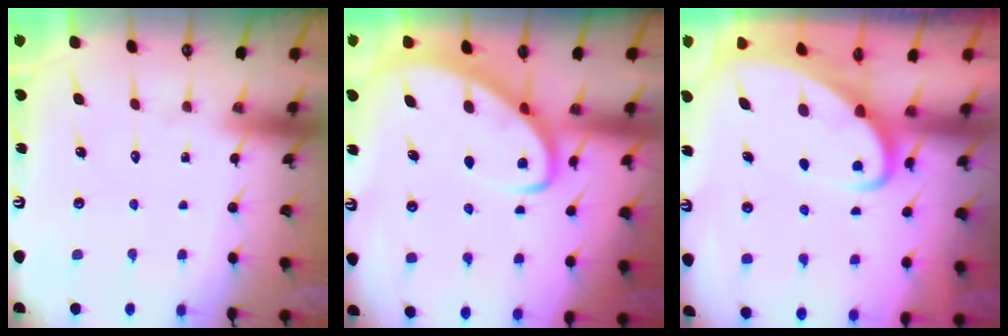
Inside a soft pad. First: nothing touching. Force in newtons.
{"total": 5.1, "press": 5.0, "slide": 0.6}
{"total": 4.0, "press": 4.0, "slide": 0.4}